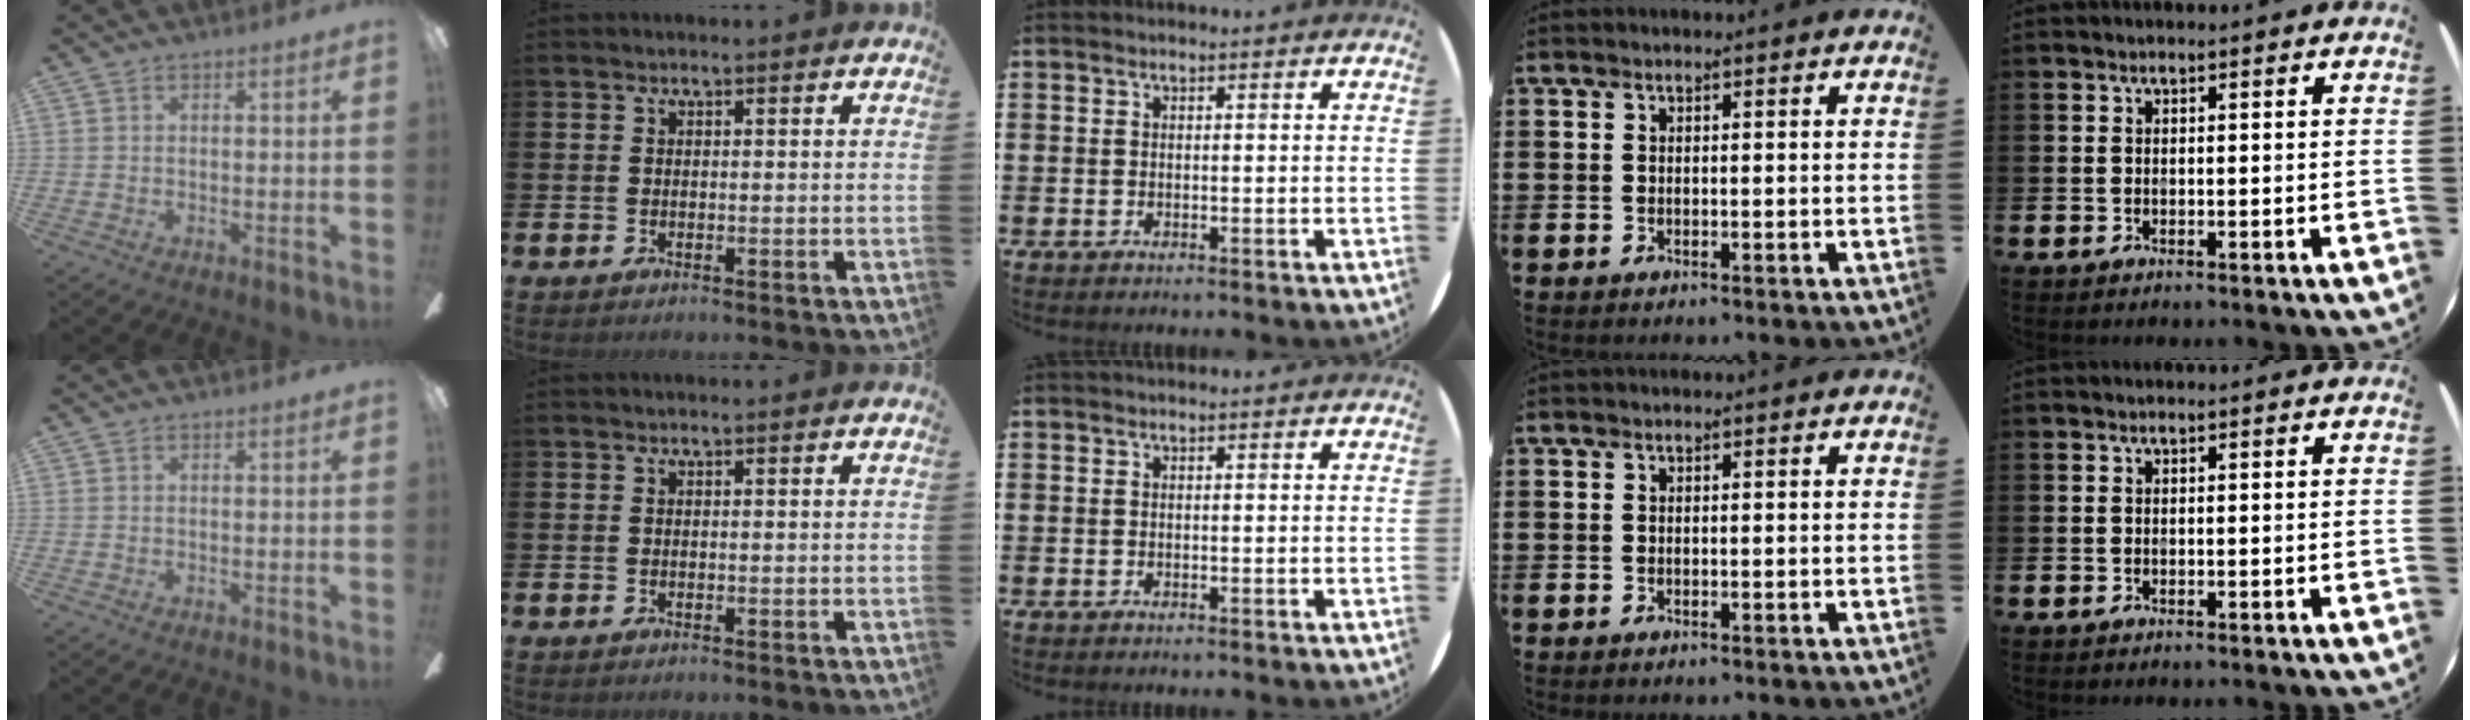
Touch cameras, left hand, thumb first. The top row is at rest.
{}